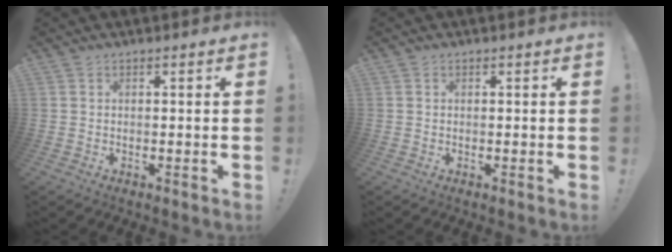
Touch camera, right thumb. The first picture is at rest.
{"total": 0.0}